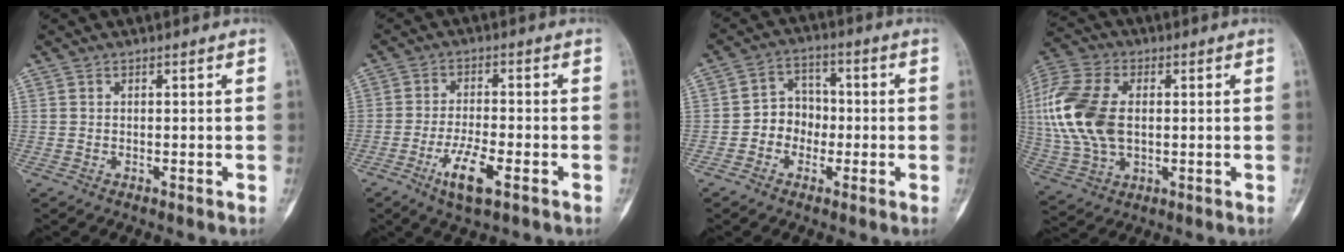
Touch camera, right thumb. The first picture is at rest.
{"total": 7.6, "force": [-3.5, 2.2, 6.3], "torque": [-0.123, 0.008, -0.059]}
{"total": 7.0, "force": [-1.5, 6.0, 3.2], "torque": [-0.014, 0.025, -0.038]}
{"total": 17.9, "force": [1.5, 11.2, 13.9], "torque": [-0.314, 0.005, 0.032]}